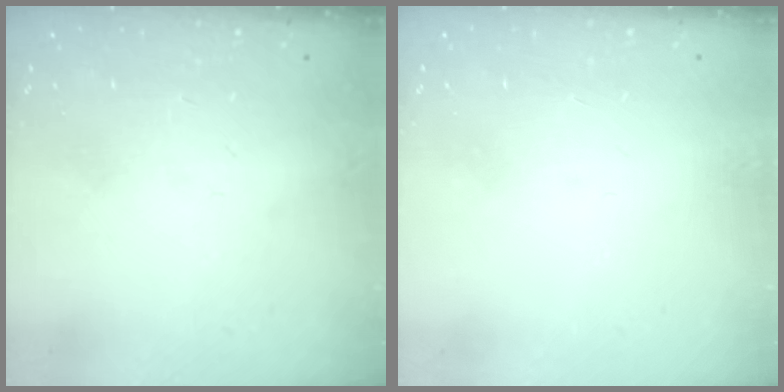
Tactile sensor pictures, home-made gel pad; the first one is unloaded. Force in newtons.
{"total": 1.6, "press": 1.6, "slide": 0.1}